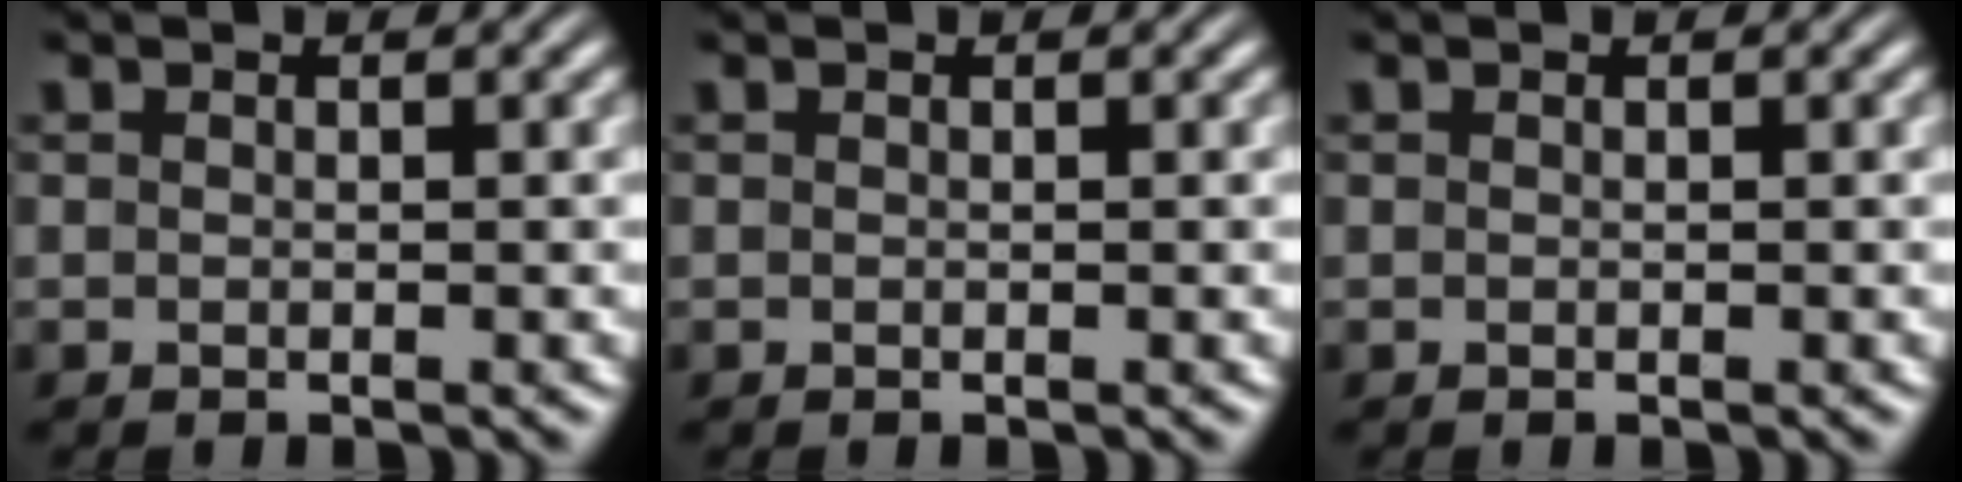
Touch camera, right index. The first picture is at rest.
{"total": 0.0}
{"total": 0.0}